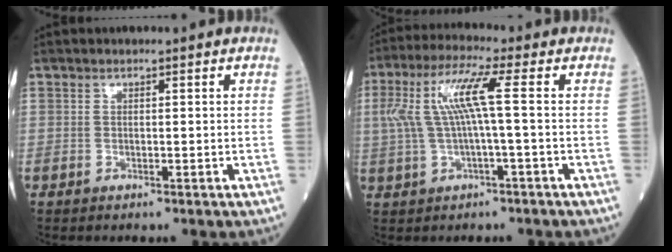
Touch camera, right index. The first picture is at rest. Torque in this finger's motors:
{"motor_torque": [1.26, 0.47, 0.68, 0.21]}